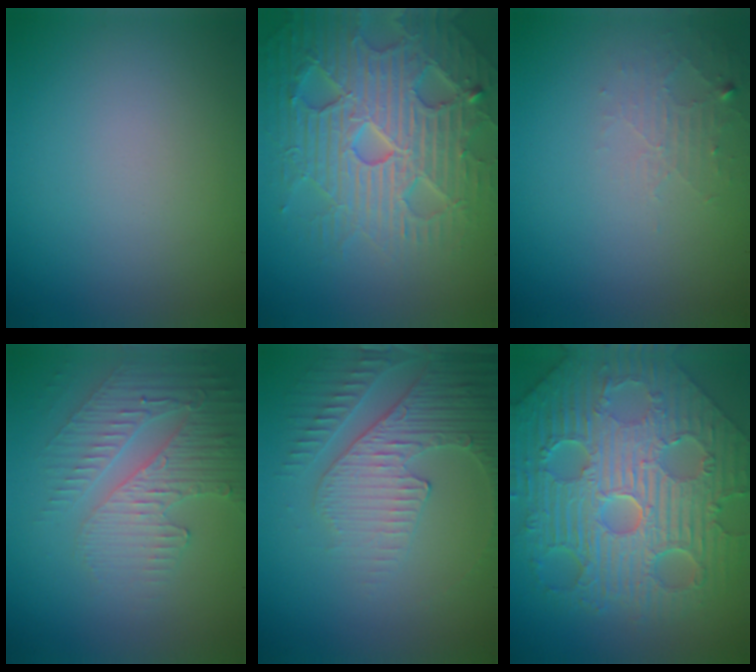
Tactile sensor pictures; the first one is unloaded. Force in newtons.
{"total": 7.5, "press": 7.4, "slide": 1.4}
{"total": 1.7, "press": 1.7, "slide": 0.3}
{"total": 3.8, "press": 3.6, "slide": 1.3}
{"total": 4.0, "press": 3.9, "slide": 1.0}
{"total": 12.5, "press": 8.2, "slide": 9.4}